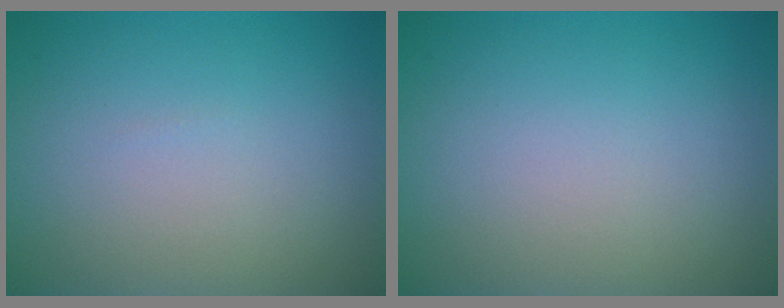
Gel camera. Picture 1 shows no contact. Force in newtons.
{"total": 0.0}